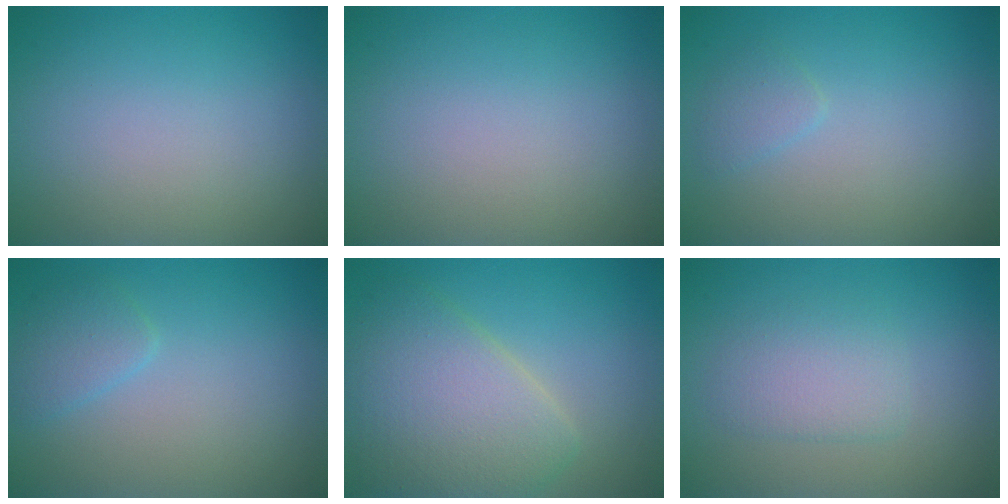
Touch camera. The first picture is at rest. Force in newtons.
{"total": 0.0}
{"total": 1.1, "press": 1.1, "slide": 0.1}
{"total": 1.8, "press": 1.8, "slide": 0.1}
{"total": 6.7, "press": 6.7, "slide": 0.3}
{"total": 2.4, "press": 2.4, "slide": 0.4}